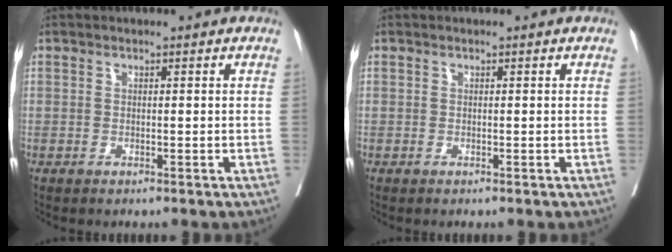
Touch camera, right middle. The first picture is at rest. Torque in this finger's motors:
{"motor_torque": [-0.02, 0.00, -0.01, -0.01]}